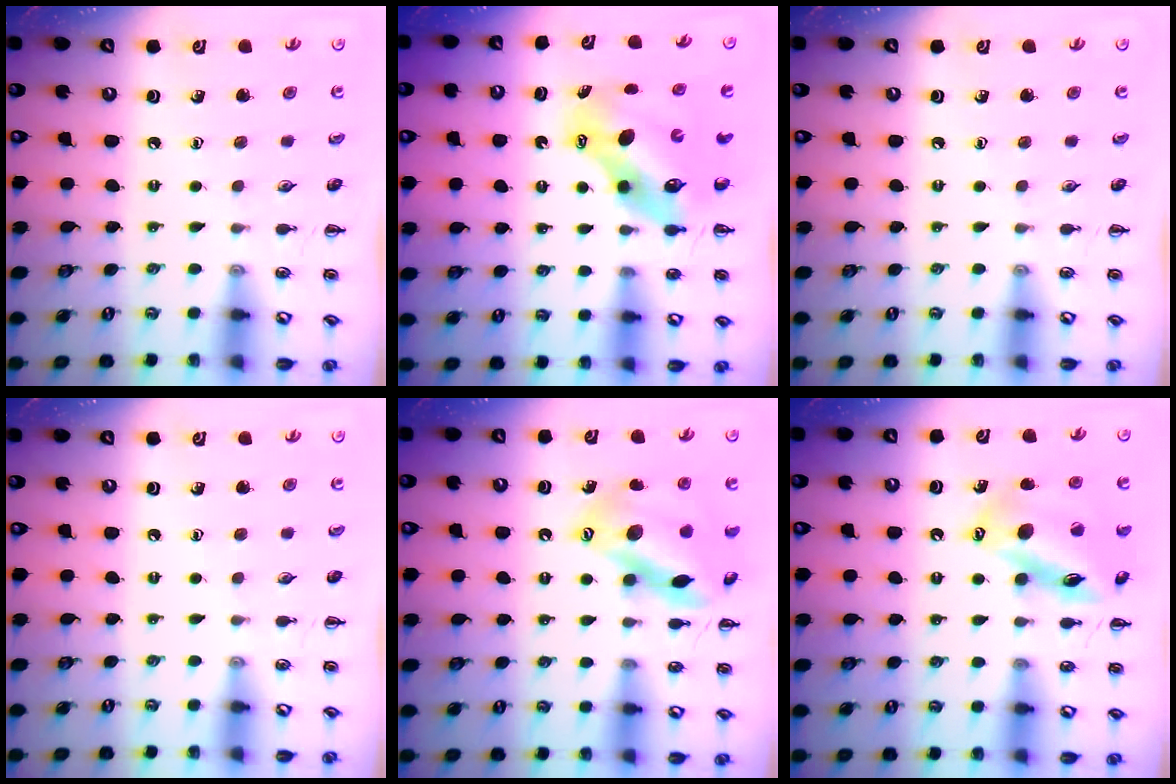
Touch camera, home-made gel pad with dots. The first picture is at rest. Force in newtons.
{"total": 8.9, "press": 8.6, "slide": 2.3}
{"total": 0.0}
{"total": 0.0}
{"total": 17.2, "press": 17.2, "slide": 1.4}
{"total": 15.0, "press": 14.6, "slide": 3.4}